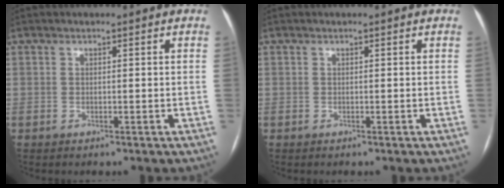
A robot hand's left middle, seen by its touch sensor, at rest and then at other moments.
{"total": 0.0}